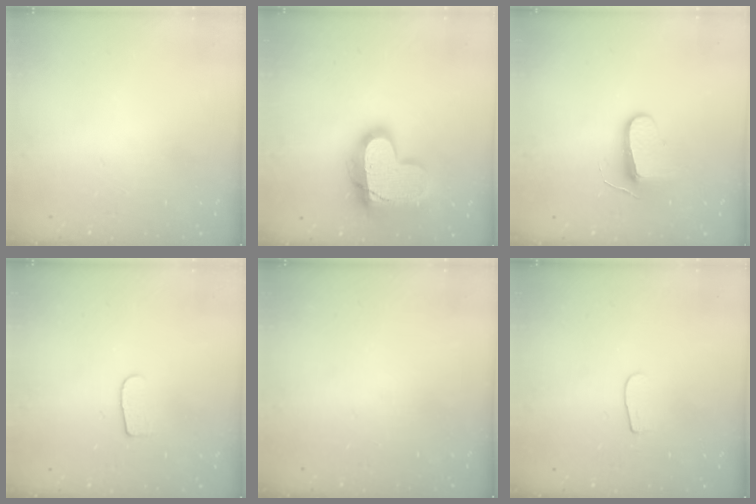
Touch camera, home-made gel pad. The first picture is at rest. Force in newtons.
{"total": 19.3, "press": 19.2, "slide": 1.6}
{"total": 8.7, "press": 8.7, "slide": 0.5}
{"total": 5.8, "press": 5.8, "slide": 0.7}
{"total": 0.0}
{"total": 3.8, "press": 3.8, "slide": 0.5}